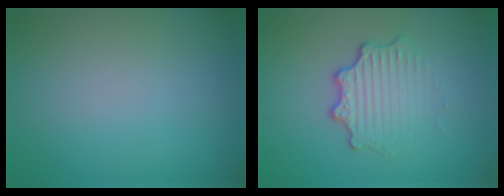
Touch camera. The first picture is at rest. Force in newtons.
{"total": 3.3, "press": 2.5, "slide": 2.2}